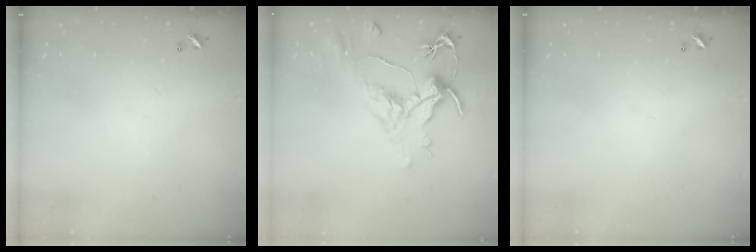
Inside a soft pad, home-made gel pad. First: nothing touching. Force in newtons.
{"total": 1.6, "press": 0.8, "slide": 1.5}
{"total": 0.0}